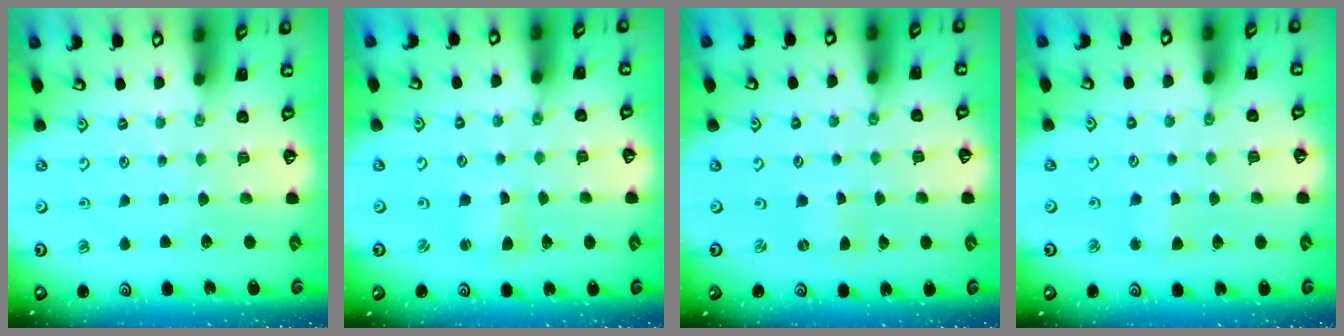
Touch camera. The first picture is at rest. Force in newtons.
{"total": 2.1, "press": 2.1, "slide": 0.4}
{"total": 0.0}
{"total": 2.6, "press": 2.6, "slide": 0.3}